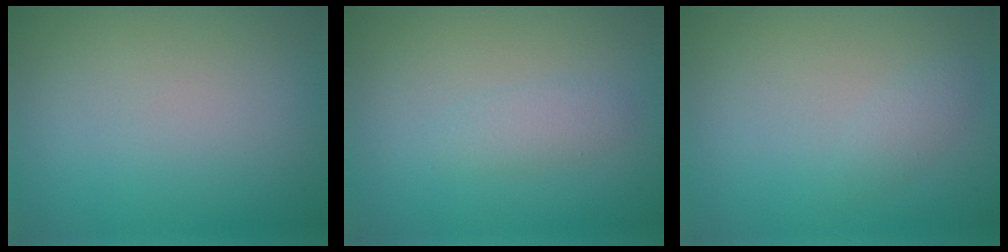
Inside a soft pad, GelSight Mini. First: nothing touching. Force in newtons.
{"total": 1.3, "press": 1.3, "slide": 0.0}
{"total": 0.9, "press": 0.9, "slide": 0.0}